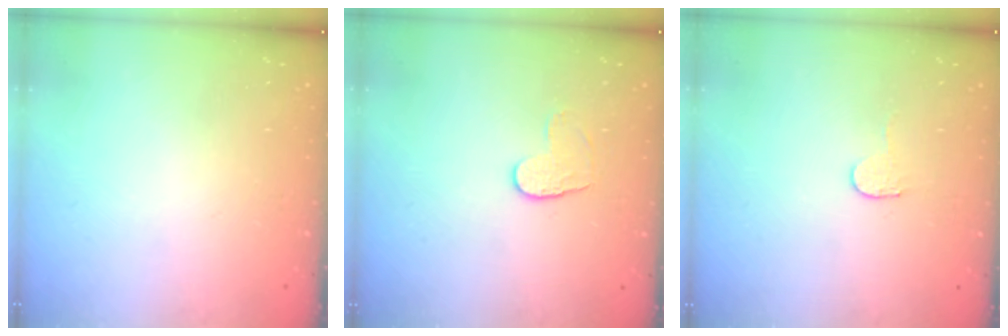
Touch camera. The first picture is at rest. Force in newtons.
{"total": 5.8, "press": 5.7, "slide": 0.5}
{"total": 2.3, "press": 2.3, "slide": 0.2}